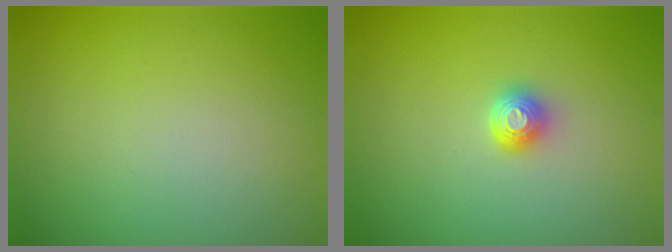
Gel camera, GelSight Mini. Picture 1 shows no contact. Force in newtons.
{"total": 1.6, "press": 1.3, "slide": 0.9}